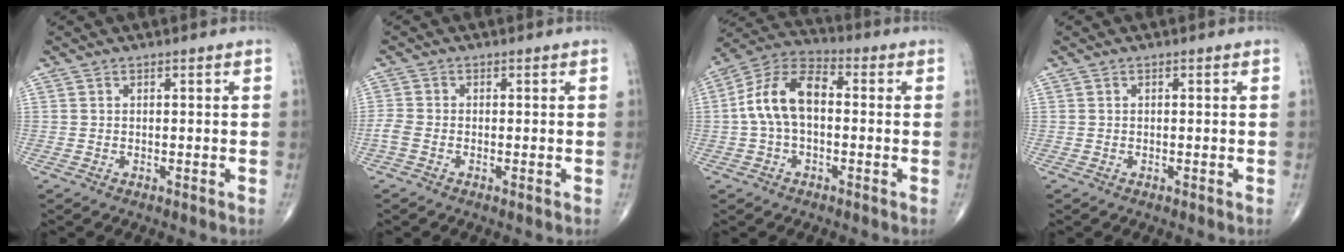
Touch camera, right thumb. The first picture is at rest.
{"total": 2.2, "force": [-0.9, 1.1, 1.7], "torque": [-0.049, 0.000, -0.027]}
{"total": 11.8, "force": [0.0, 6.8, 9.6], "torque": [-0.184, 0.036, -0.011]}
{"total": 0.0}